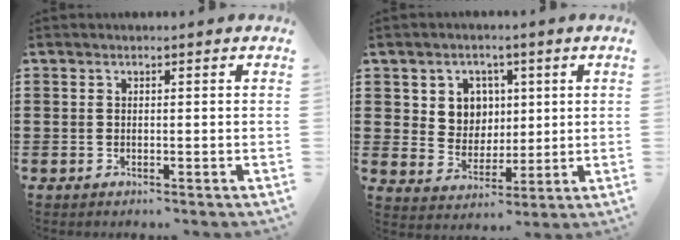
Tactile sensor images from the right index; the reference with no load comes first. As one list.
[{"total": 5.7, "force": [2.1, 5.2, 1.5], "torque": [-0.049, 0.010, 0.034]}]